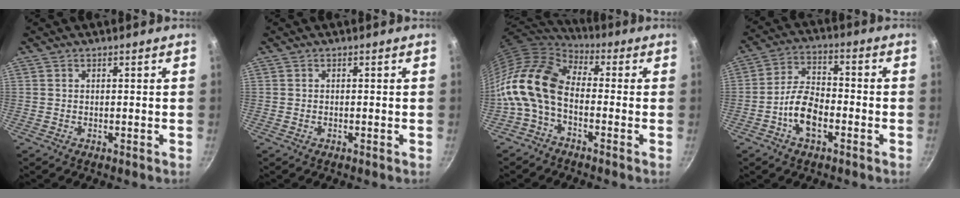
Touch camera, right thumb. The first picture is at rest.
{"total": 0.0}
{"total": 14.3, "force": [-2.8, 8.8, 10.9], "torque": [-0.196, 0.036, -0.077]}
{"total": 9.0, "force": [-3.5, 4.7, 6.8], "torque": [-0.115, 0.038, -0.070]}